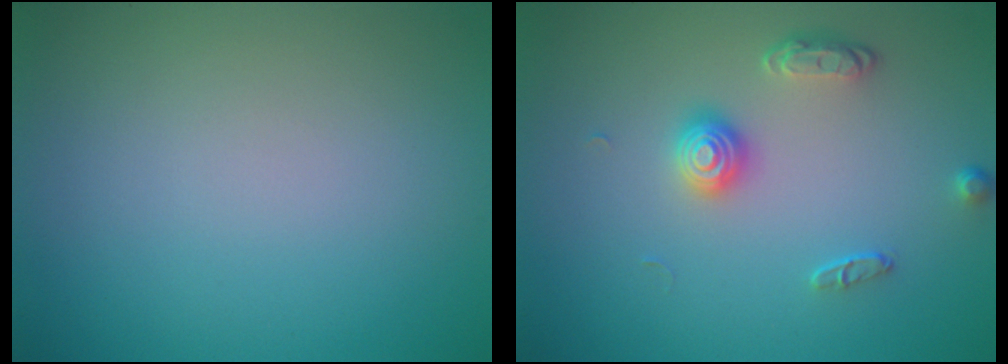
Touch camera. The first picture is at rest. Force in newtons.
{"total": 2.3, "press": 1.8, "slide": 1.4}